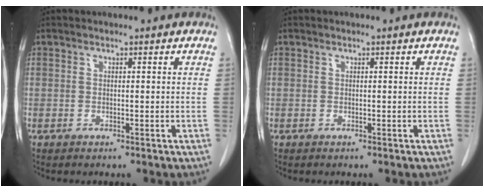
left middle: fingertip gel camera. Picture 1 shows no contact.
{"total": 0.0}